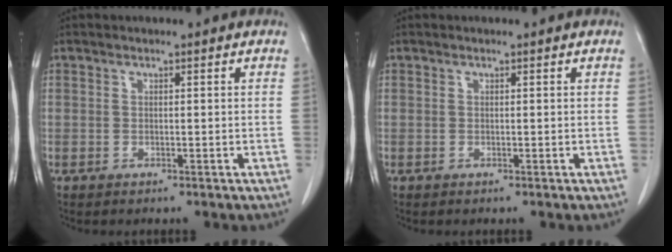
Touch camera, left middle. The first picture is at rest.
{"total": 0.0}